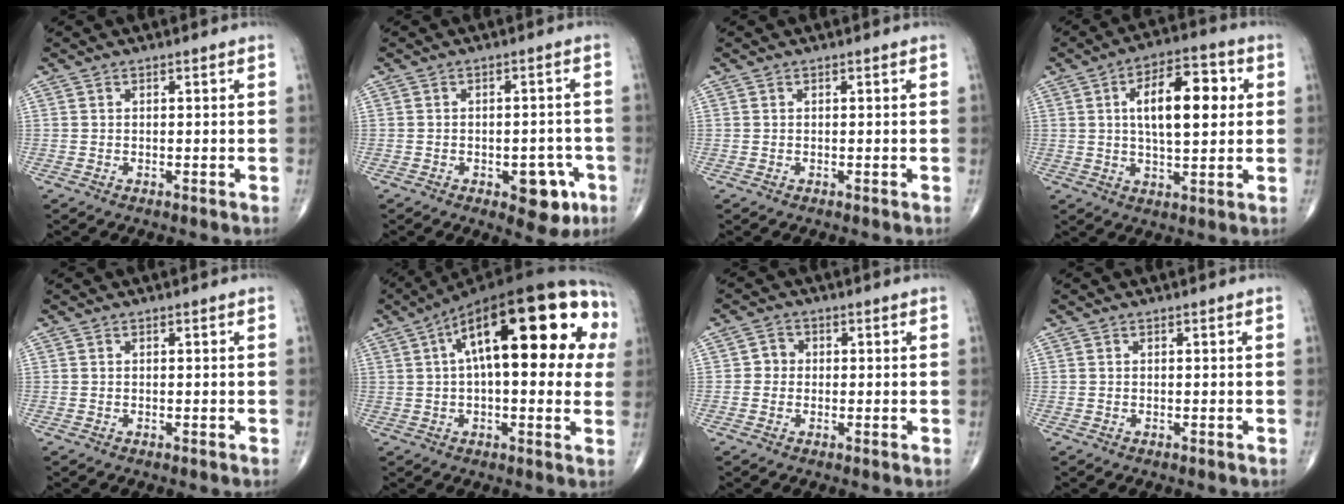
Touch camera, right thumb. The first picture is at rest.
{"total": 7.6, "force": [-3.2, 3.9, 5.6], "torque": [-0.042, 0.018, -0.034]}
{"total": 0.0}
{"total": 13.7, "force": [2.5, 6.0, 12.0], "torque": [-0.168, 0.009, 0.036]}
{"total": 0.0}
{"total": 27.7, "force": [6.6, 10.2, 24.9], "torque": [-0.354, 0.049, 0.085]}
{"total": 2.4, "force": [-0.2, 2.3, 0.8], "torque": [0.004, 0.008, -0.009]}
{"total": 0.0}